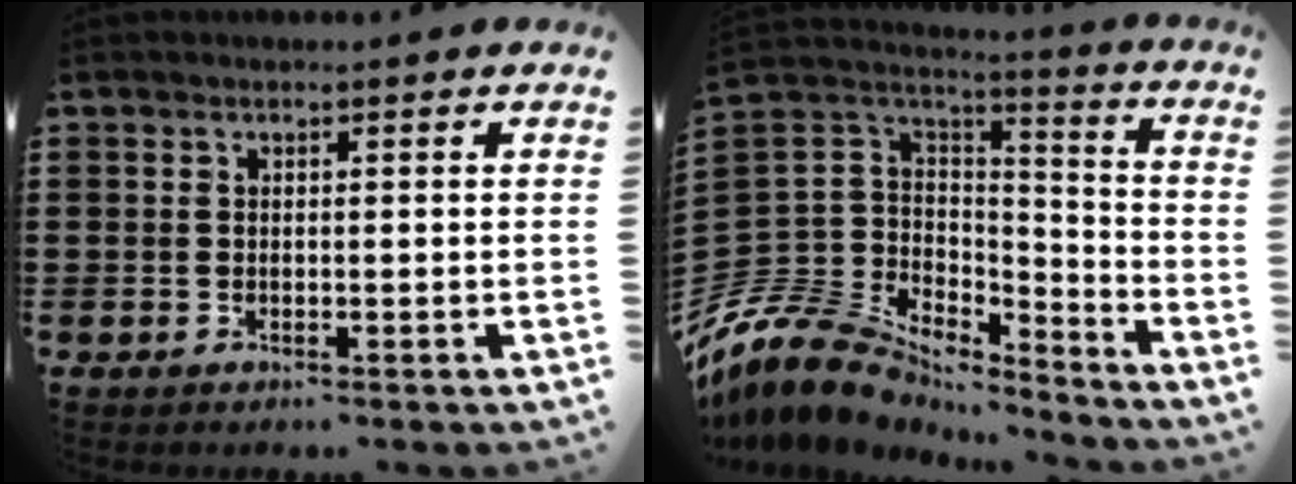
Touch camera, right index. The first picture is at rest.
{"total": 11.7, "force": [-8.6, 7.2, 3.3], "torque": [-0.114, 0.007, -0.167]}